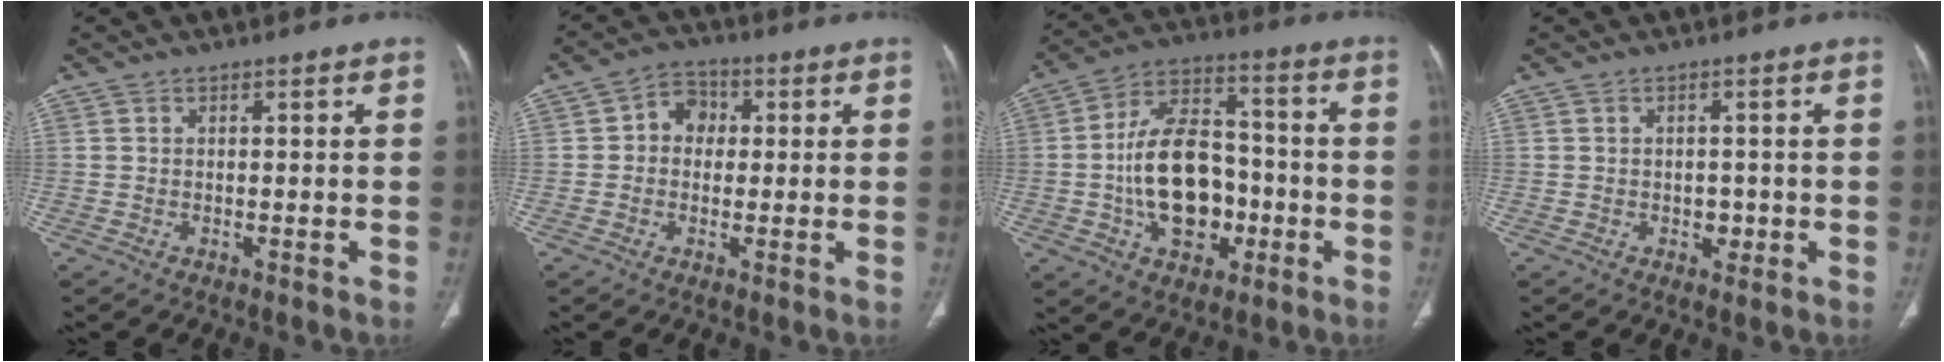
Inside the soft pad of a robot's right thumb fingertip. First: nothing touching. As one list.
[{"total": 5.8, "force": [0.7, 4.9, 3.1], "torque": [-0.021, 0.014, 0.001]}, {"total": 17.7, "force": [-3.3, 11.5, 13.1], "torque": [-0.195, 0.038, -0.051]}, {"total": 2.2, "force": [-0.5, 1.8, 1.3], "torque": [-0.006, 0.004, -0.005]}]